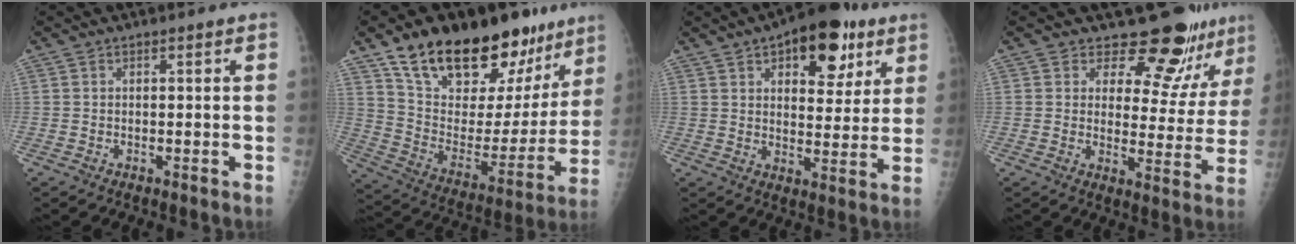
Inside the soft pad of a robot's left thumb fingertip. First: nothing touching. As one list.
[{"total": 28.2, "force": [19.3, 12.9, 16.1], "torque": [-0.207, -0.067, 0.309]}, {"total": 15.3, "force": [7.9, 7.7, 10.6], "torque": [-0.097, -0.022, 0.110]}, {"total": 12.2, "force": [10.9, 4.5, 3.0], "torque": [0.003, -0.087, 0.130]}]